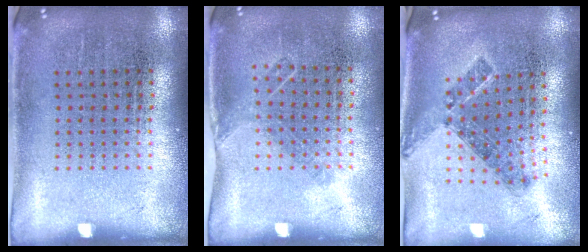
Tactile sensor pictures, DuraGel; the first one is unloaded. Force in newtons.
{"total": 1.0, "press": 0.8, "slide": 0.6}
{"total": 0.8, "press": 0.7, "slide": 0.4}